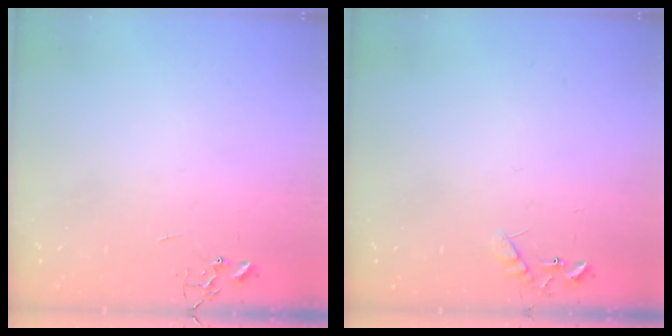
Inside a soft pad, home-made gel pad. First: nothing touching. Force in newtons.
{"total": 7.6, "press": 7.6, "slide": 0.7}